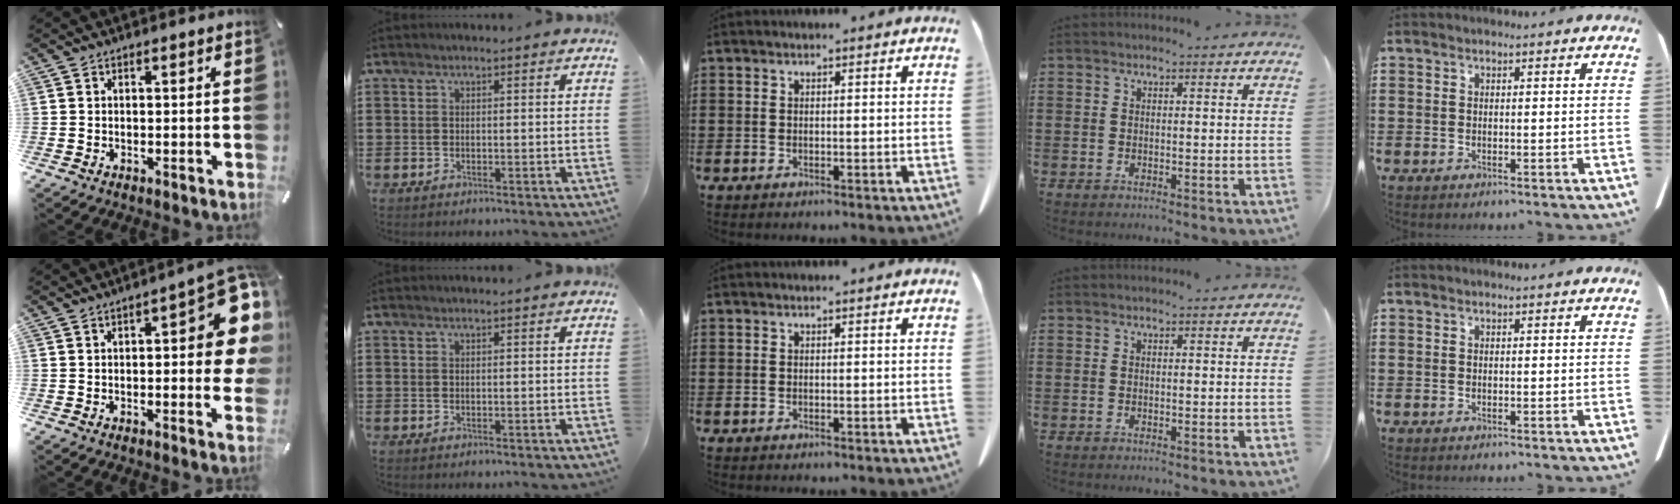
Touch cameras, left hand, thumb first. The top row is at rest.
{"thumb": {"total": 15.3, "force": [3.3, 5.6, 13.8], "torque": [-0.159, -0.026, 0.053]}}